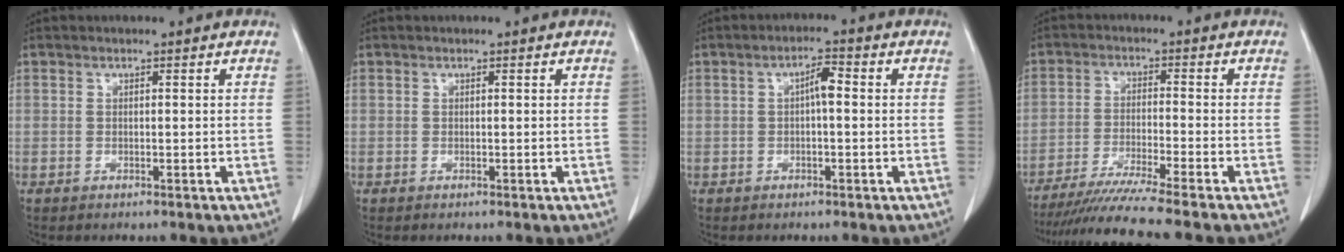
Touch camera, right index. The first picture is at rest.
{"total": 0.0}
{"total": 3.0, "force": [0.2, 0.7, 2.9], "torque": [-0.048, 0.009, 0.001]}
{"total": 11.4, "force": [-9.7, -2.1, 5.5], "torque": [-0.072, -0.033, -0.157]}